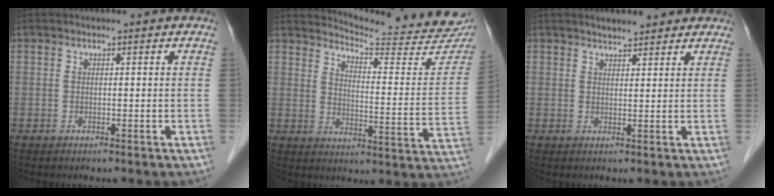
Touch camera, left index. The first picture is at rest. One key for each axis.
{"total": 18.4, "fx": 17.7, "fy": 1.4, "fz": 5.0, "tx": -0.071, "ty": -0.096, "tz": 0.206}
{"total": 4.4, "fx": 3.9, "fy": 0.9, "fz": 1.9, "tx": -0.028, "ty": 0.019, "tz": 0.058}